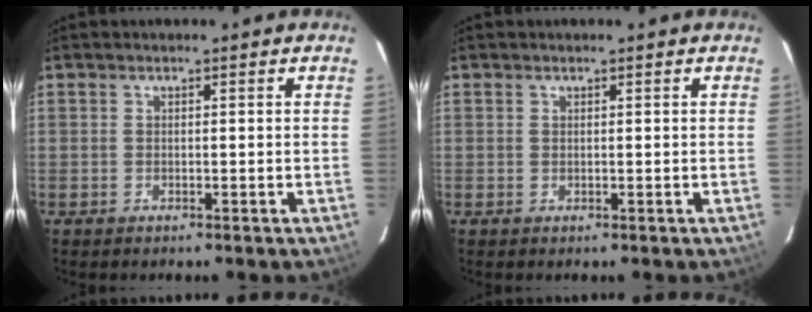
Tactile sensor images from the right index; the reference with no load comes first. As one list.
[{"total": 0.0}]